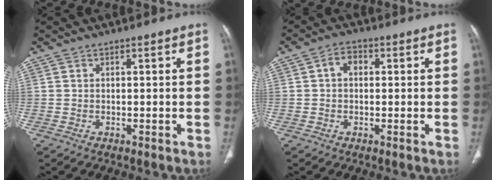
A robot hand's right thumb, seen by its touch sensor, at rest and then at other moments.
{"total": 3.4, "force": [0.5, 2.5, 2.3], "torque": [-0.032, 0.014, 0.004]}